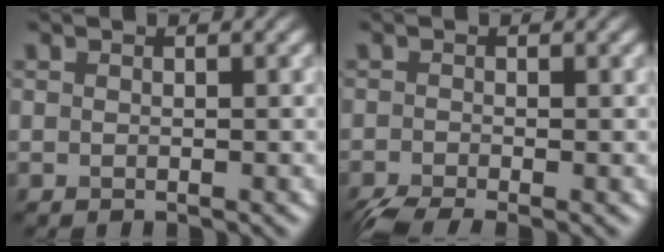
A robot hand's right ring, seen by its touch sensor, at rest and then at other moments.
{"total": 3.3, "force": [-2.5, 0.6, 2.1], "torque": [-0.039, -0.012, -0.053]}